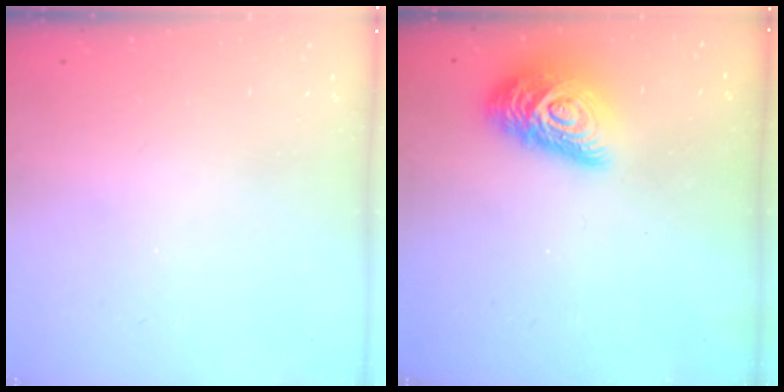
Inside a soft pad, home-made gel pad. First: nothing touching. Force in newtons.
{"total": 15.1, "press": 15.0, "slide": 1.0}